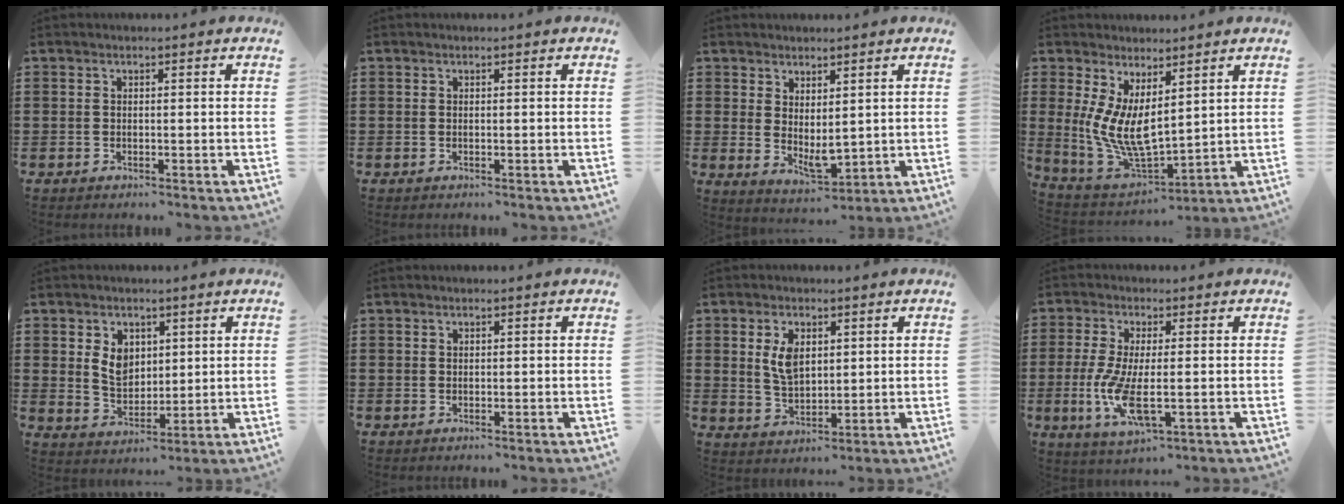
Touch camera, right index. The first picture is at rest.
{"total": 0.0}
{"total": 3.0, "force": [1.8, 1.5, 1.9], "torque": [-0.042, -0.009, 0.037]}
{"total": 7.4, "force": [1.7, 3.3, 6.4], "torque": [-0.156, -0.025, 0.029]}
{"total": 5.5, "force": [1.7, 4.2, 3.0], "torque": [-0.066, 0.010, 0.029]}
{"total": 0.5, "force": [0.3, 0.4, 0.1], "torque": [-0.004, 0.002, 0.006]}
{"total": 5.3, "force": [1.7, 3.2, 3.9], "torque": [-0.086, 0.010, 0.030]}
{"total": 8.2, "force": [-1.5, 2.5, 7.7], "torque": [-0.172, -0.020, -0.029]}